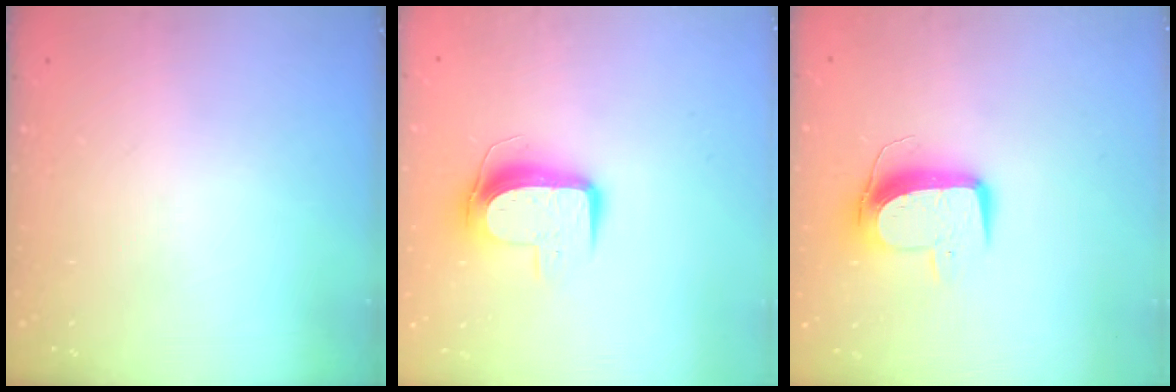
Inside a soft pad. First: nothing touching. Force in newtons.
{"total": 9.8, "press": 9.7, "slide": 1.0}
{"total": 10.3, "press": 10.3, "slide": 0.7}